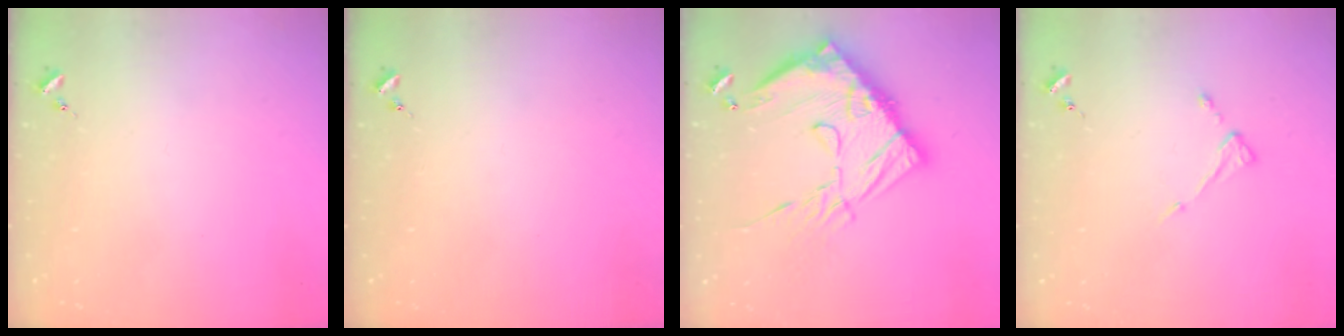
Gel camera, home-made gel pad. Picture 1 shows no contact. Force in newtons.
{"total": 0.0}
{"total": 22.5, "press": 22.4, "slide": 2.1}
{"total": 4.4, "press": 4.3, "slide": 0.7}